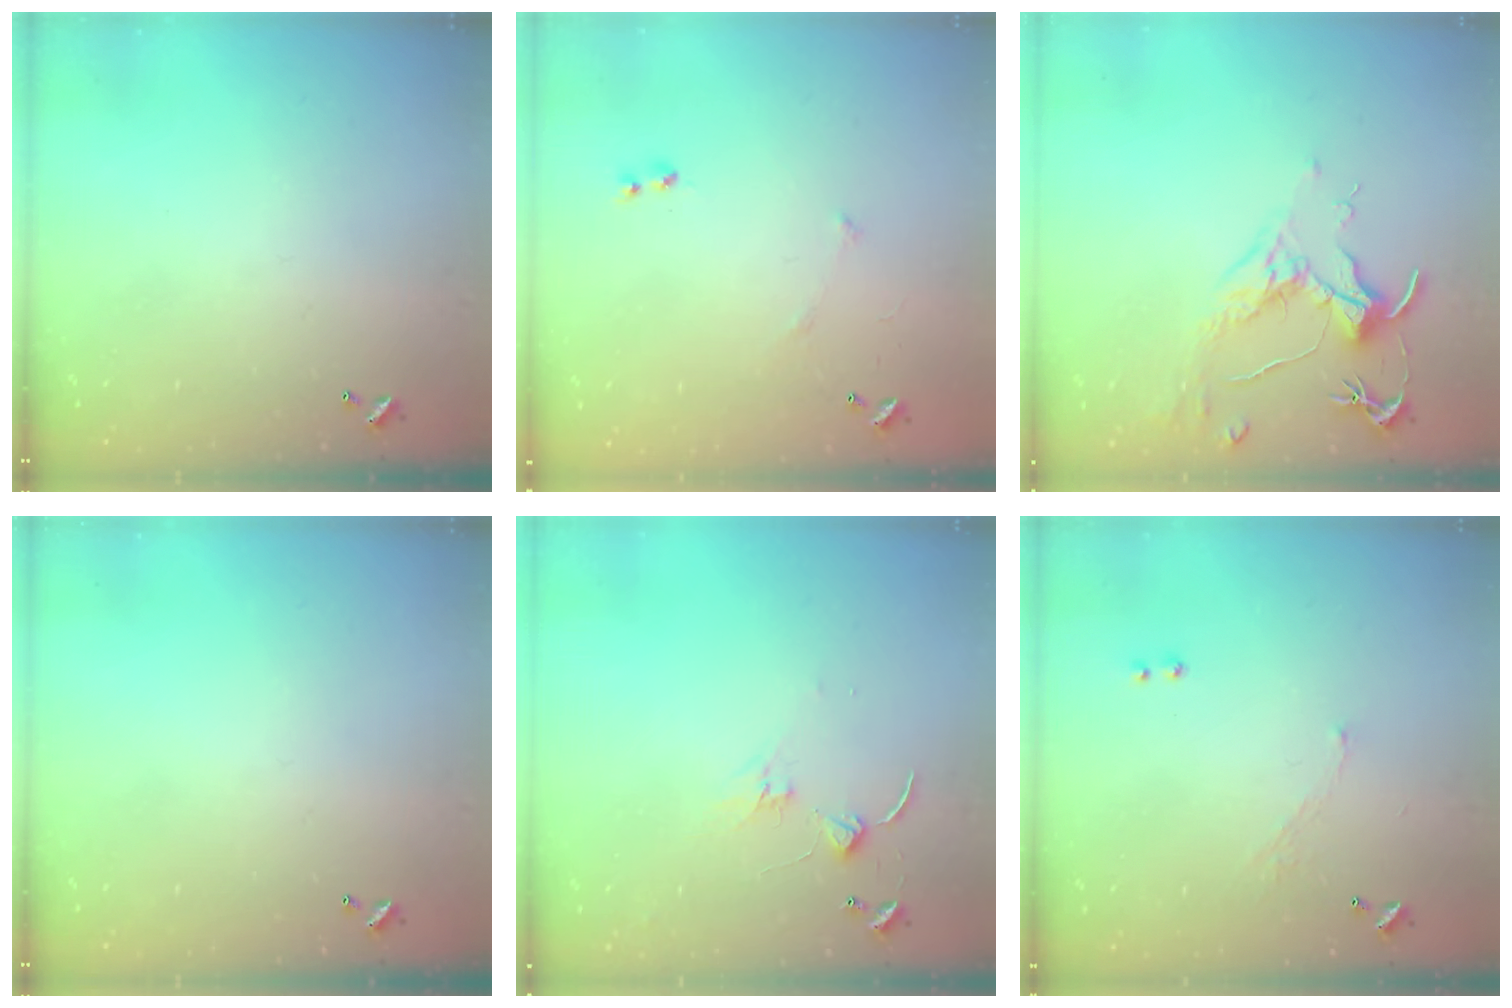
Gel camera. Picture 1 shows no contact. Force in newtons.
{"total": 5.7, "press": 5.7, "slide": 0.8}
{"total": 1.6, "press": 1.4, "slide": 0.9}
{"total": 0.0}
{"total": 0.6, "press": 0.5, "slide": 0.3}
{"total": 4.0, "press": 4.0, "slide": 0.7}